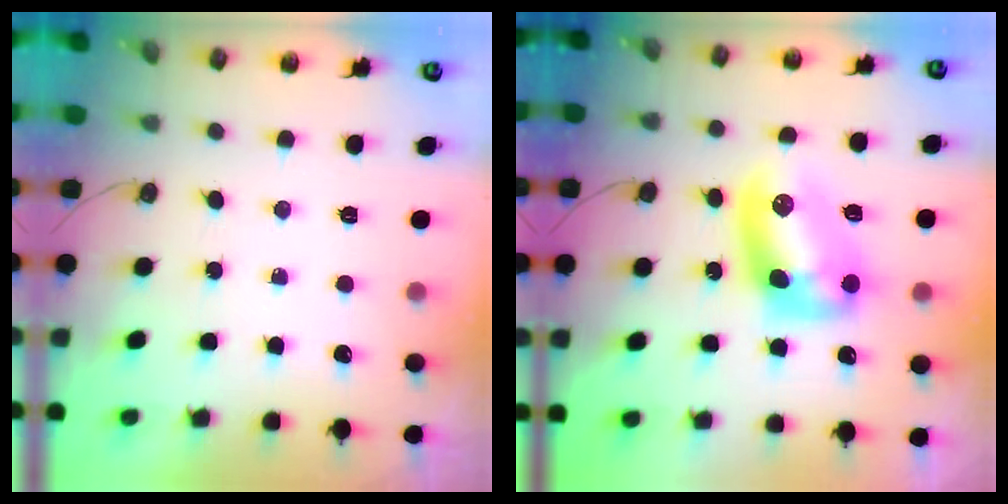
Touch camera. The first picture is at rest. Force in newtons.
{"total": 12.2, "press": 12.2, "slide": 0.7}